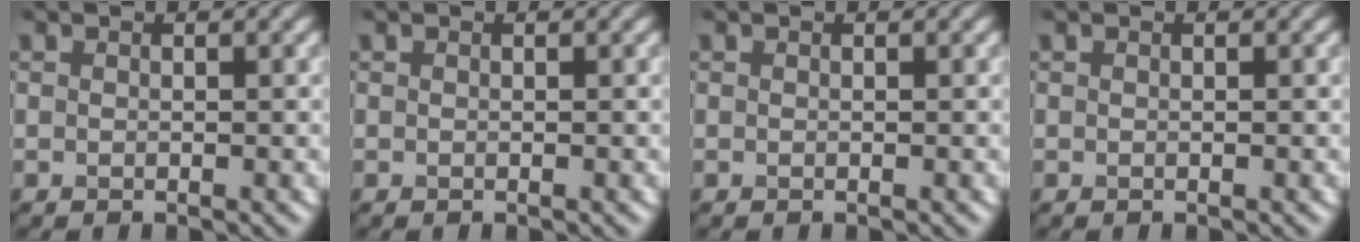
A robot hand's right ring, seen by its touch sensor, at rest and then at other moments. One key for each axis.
{"total": 0.0}
{"total": 0.0}
{"total": 0.0}